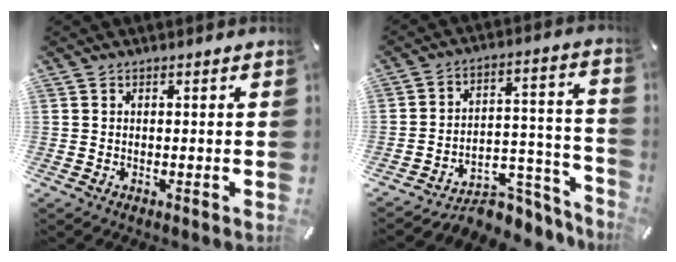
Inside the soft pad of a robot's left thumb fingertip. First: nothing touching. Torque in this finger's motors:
{"motor_torque": [-0.47, 2.00, -0.41, 0.59, 0.00]}